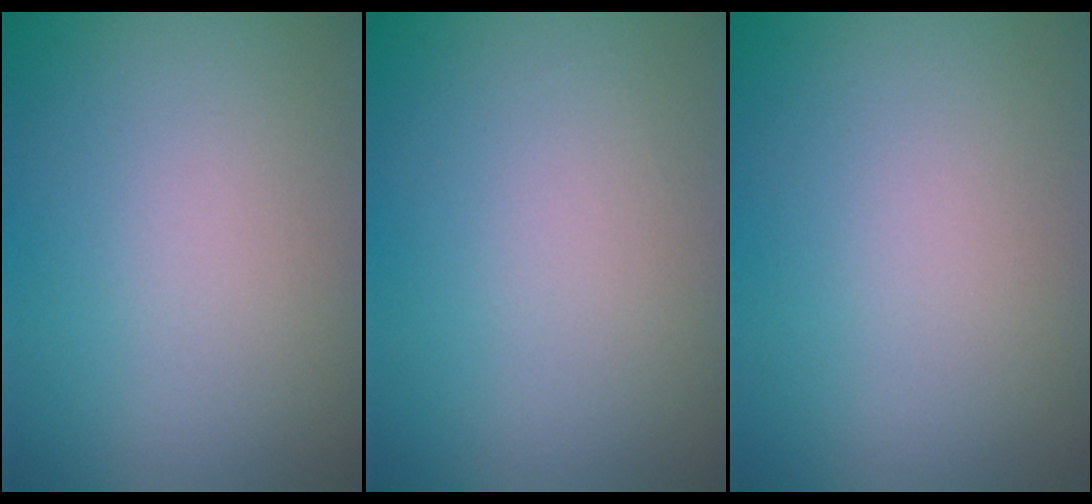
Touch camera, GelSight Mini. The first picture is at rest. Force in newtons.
{"total": 0.0}
{"total": 0.0}